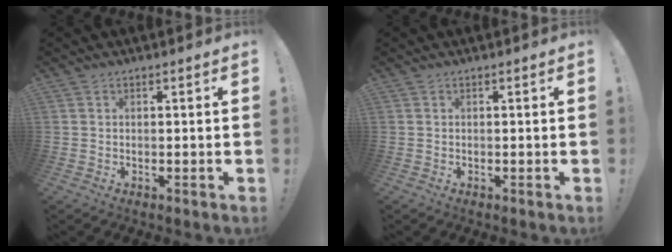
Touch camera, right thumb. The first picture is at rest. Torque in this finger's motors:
{"motor_torque": [-0.01, 0.00, -0.04, 0.15, 0.00]}